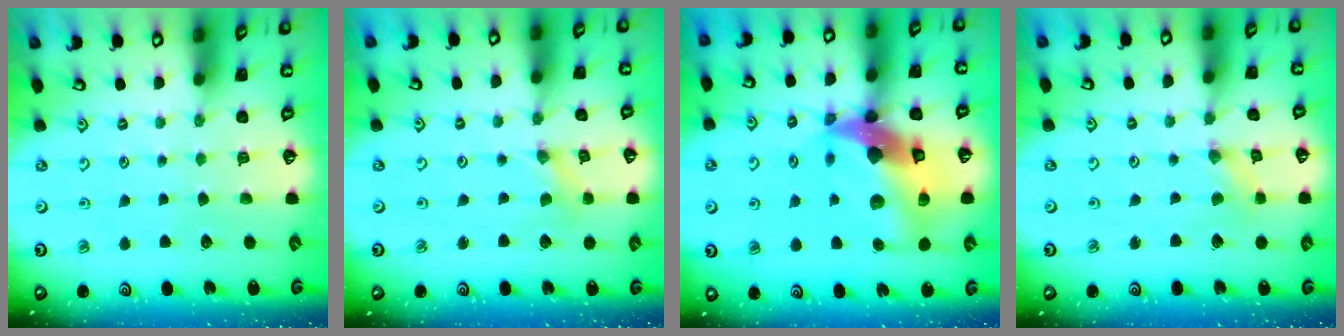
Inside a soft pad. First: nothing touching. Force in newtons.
{"total": 0.0}
{"total": 19.8, "press": 19.6, "slide": 2.8}
{"total": 0.0}